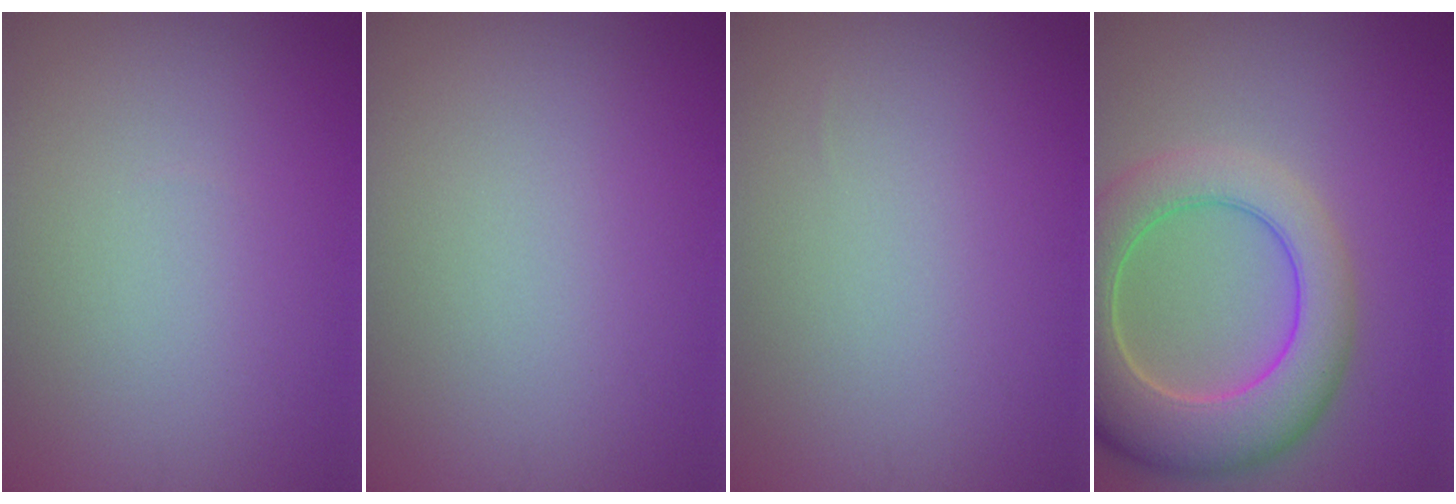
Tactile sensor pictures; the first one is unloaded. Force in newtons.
{"total": 0.0}
{"total": 0.0}
{"total": 9.1, "press": 9.1, "slide": 0.8}